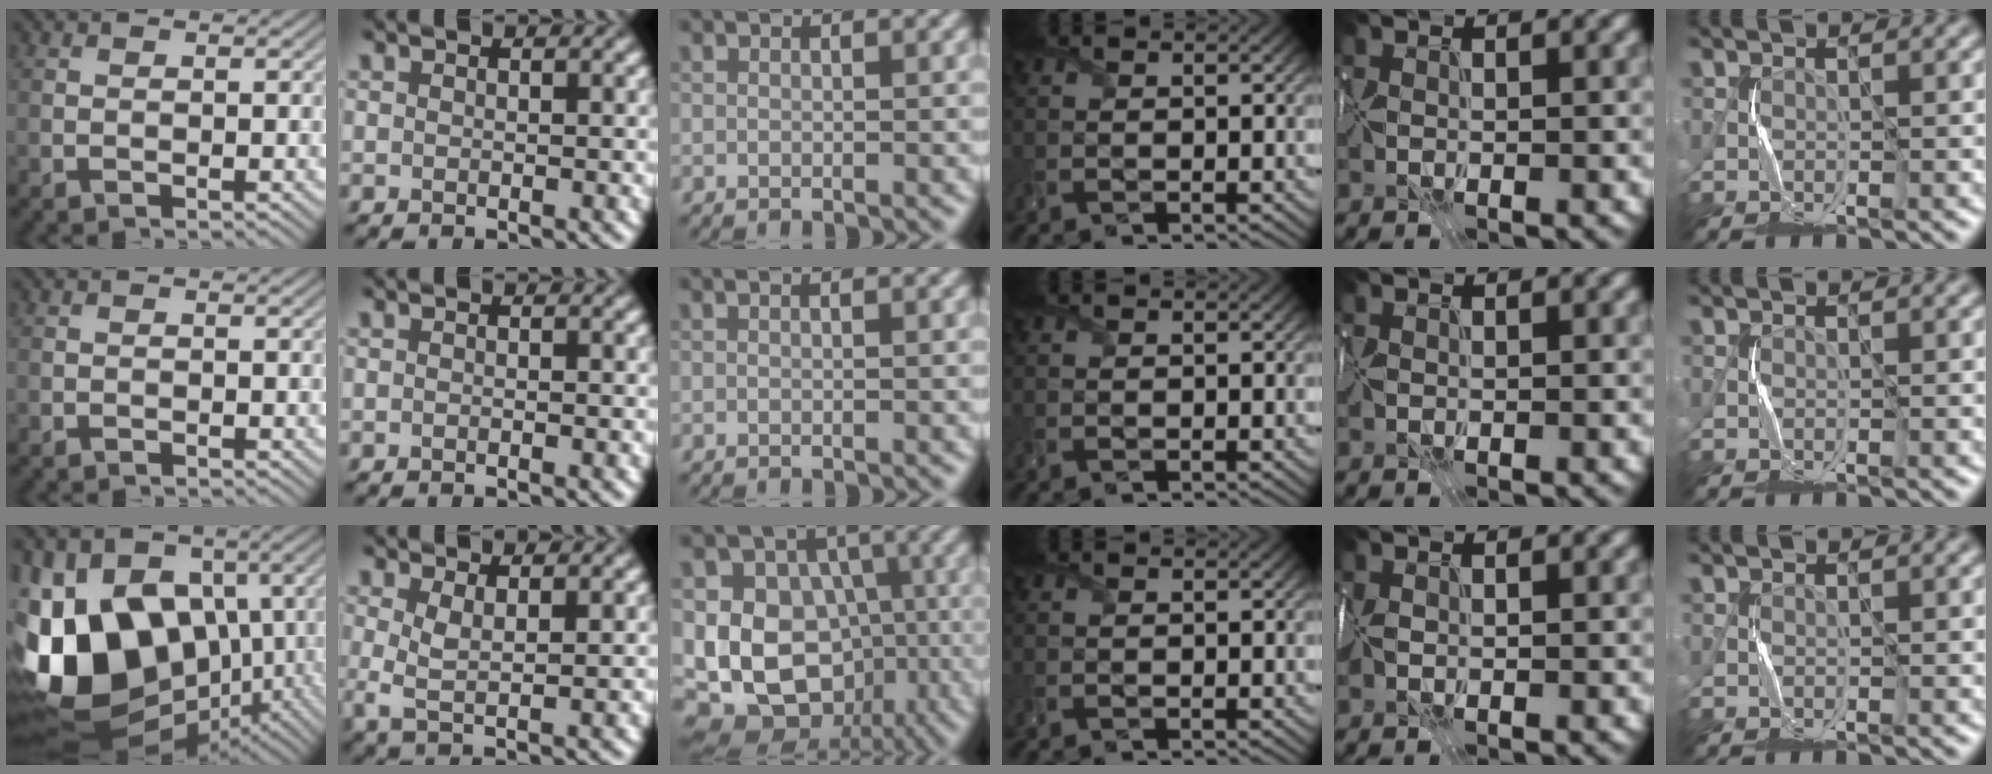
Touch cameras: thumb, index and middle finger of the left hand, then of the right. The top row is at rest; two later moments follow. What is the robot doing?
{"motion": "wrap", "object": "receipt paper"}